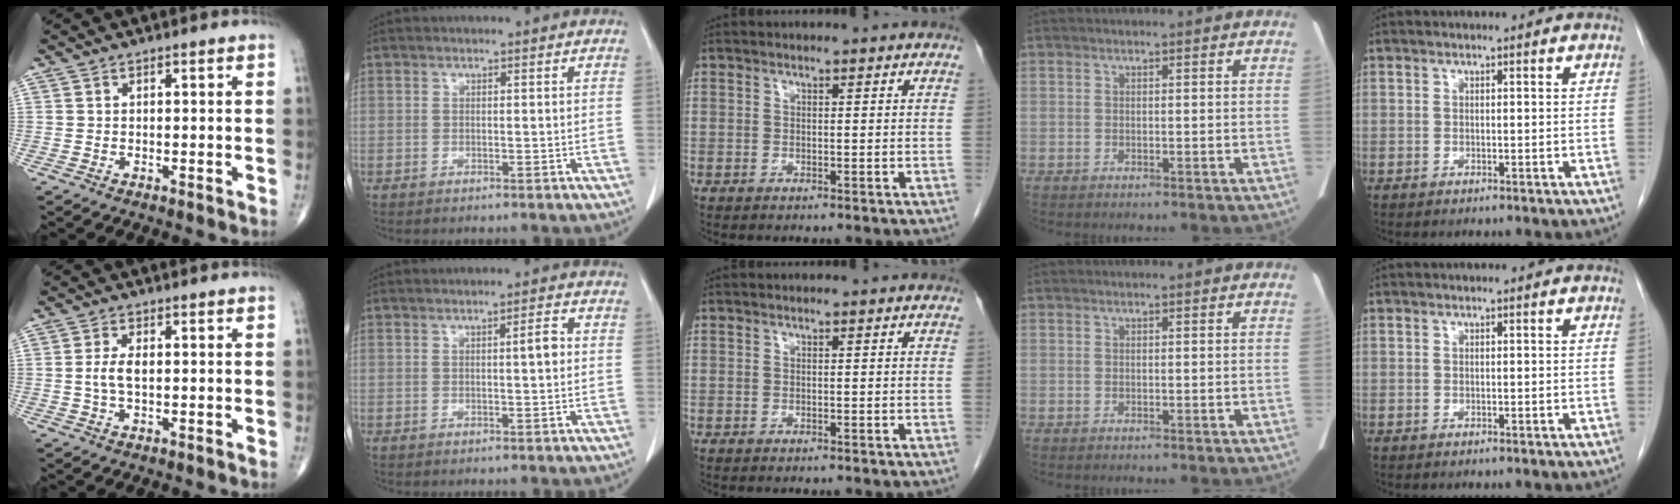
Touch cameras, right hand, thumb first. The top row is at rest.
{"thumb": {"total": 3.8, "force": [0.0, 1.8, 3.3], "torque": [-0.076, 0.003, 0.000]}, "index": {"total": 2.2, "force": [0.2, 0.2, 2.1], "torque": [-0.033, 0.003, 0.003]}, "middle": {"total": 2.7, "force": [-2.4, 0.5, 1.1], "torque": [-0.017, -0.004, -0.025]}}